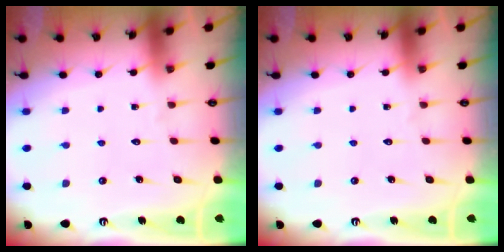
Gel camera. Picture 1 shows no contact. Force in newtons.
{"total": 0.0}